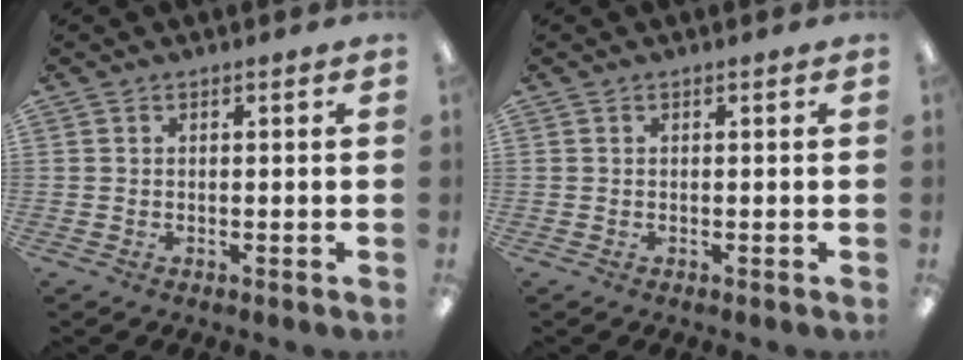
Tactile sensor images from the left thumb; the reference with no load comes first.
{"total": 0.0}